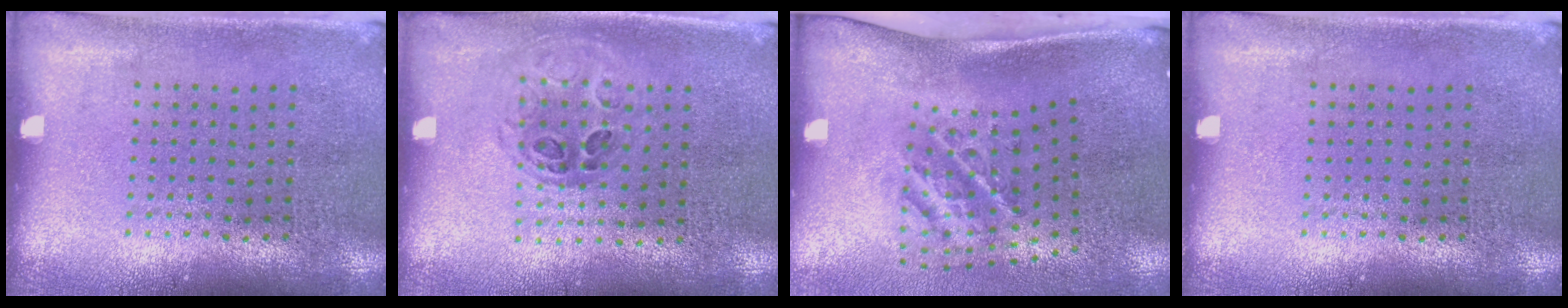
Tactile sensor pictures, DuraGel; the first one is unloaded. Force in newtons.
{"total": 0.9, "press": 0.9, "slide": 0.2}
{"total": 2.0, "press": 1.3, "slide": 1.6}
{"total": 0.0}